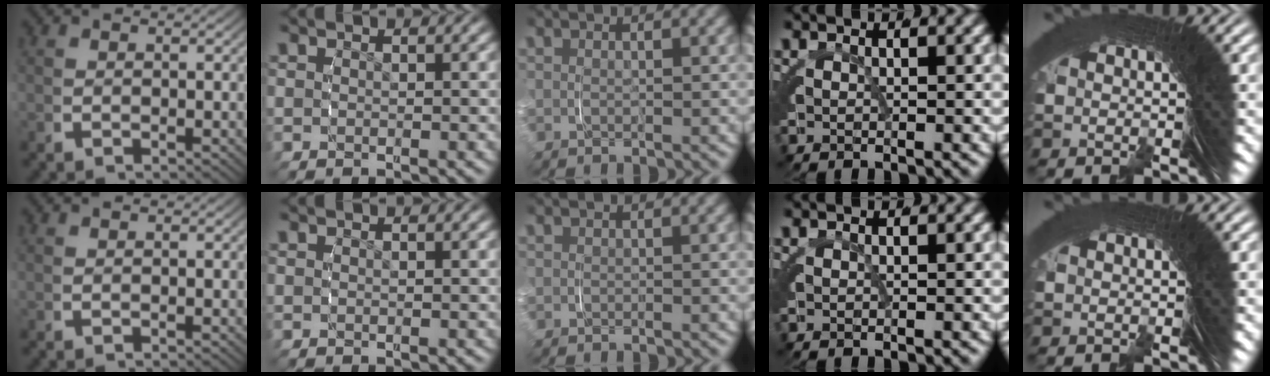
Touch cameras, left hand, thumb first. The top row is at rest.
{"middle": {"total": 0.6, "force": [-0.1, -0.2, -0.6], "torque": [0.009, 0.003, -0.004]}}